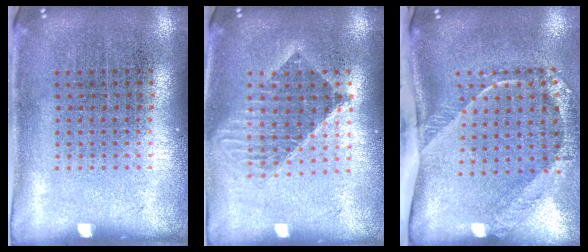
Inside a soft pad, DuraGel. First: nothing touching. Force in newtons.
{"total": 1.5, "press": 1.3, "slide": 0.8}
{"total": 2.7, "press": 1.7, "slide": 2.0}